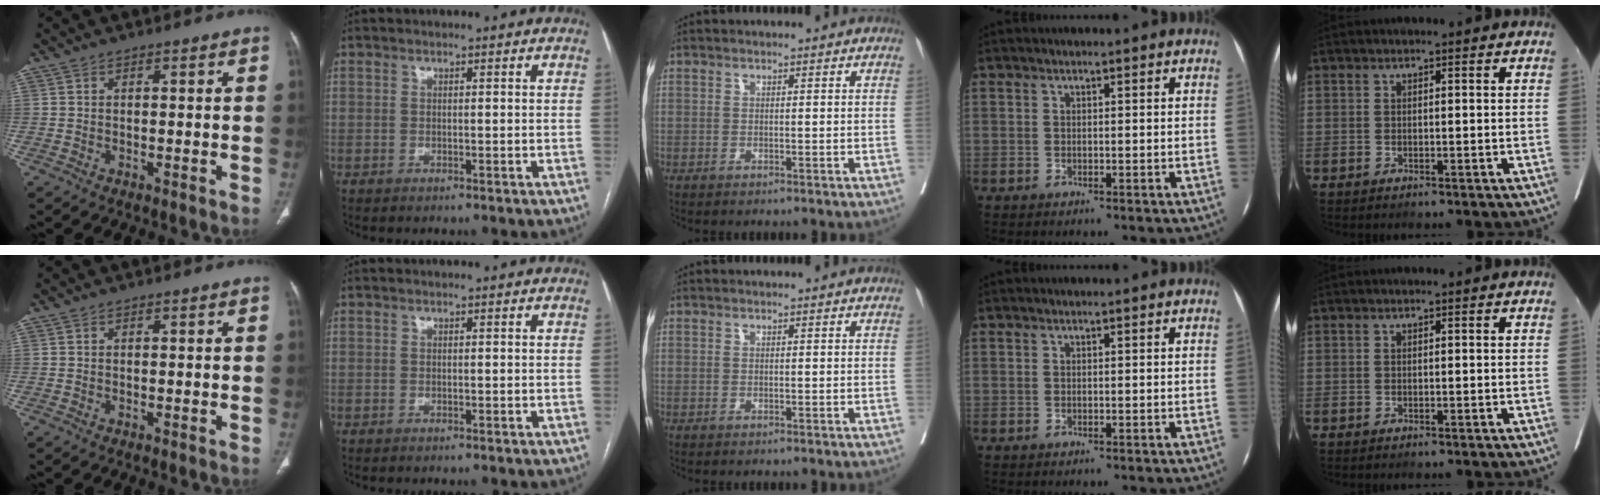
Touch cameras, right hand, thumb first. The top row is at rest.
{}